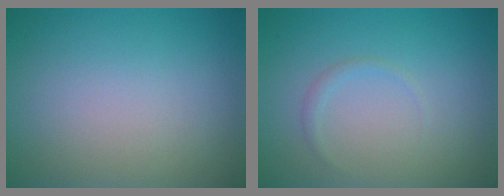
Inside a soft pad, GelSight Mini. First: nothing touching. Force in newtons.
{"total": 0.7, "press": 0.7, "slide": 0.1}